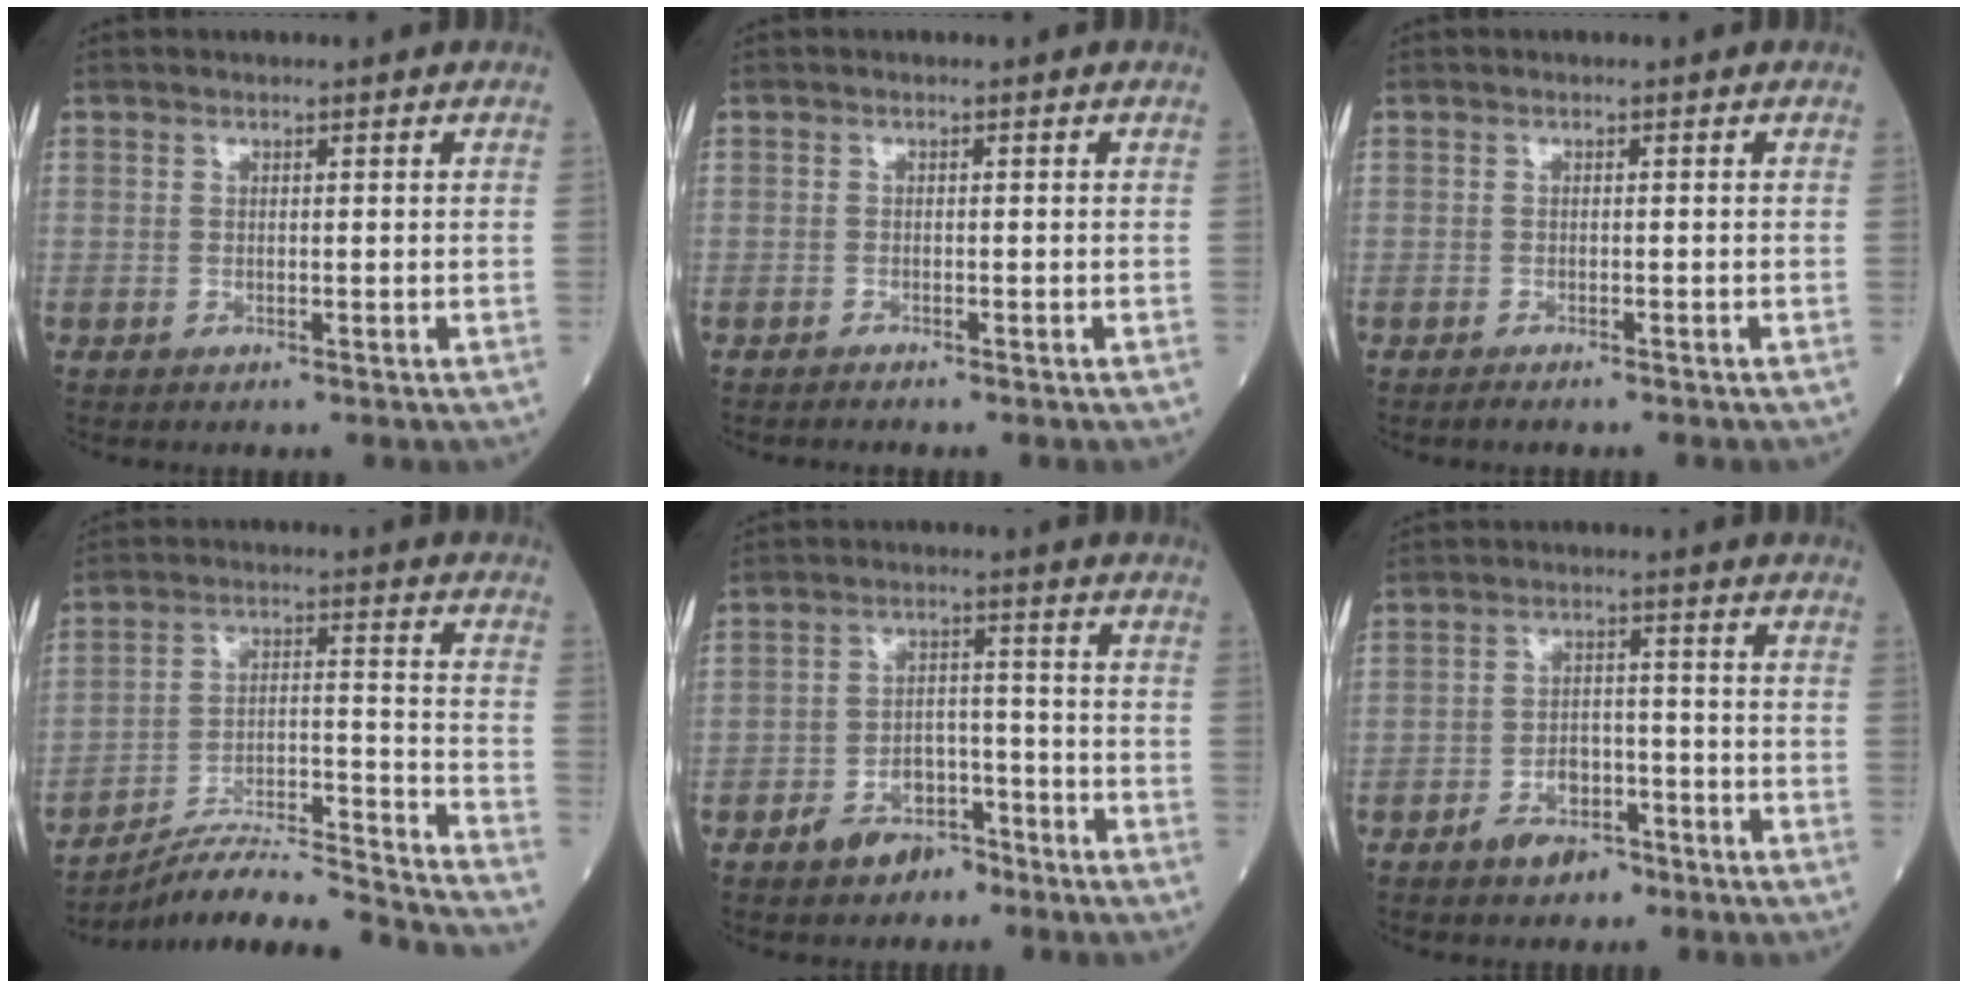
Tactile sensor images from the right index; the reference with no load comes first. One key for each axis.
{"total": 0.9, "fx": -0.8, "fy": -0.1, "fz": 0.1, "tx": -0.001, "ty": 0.001, "tz": -0.014}
{"total": 2.2, "fx": -1.9, "fy": 0.1, "fz": 1.0, "tx": -0.012, "ty": -0.002, "tz": -0.023}
{"total": 19.2, "fx": -18.2, "fy": -1.6, "fz": 6.2, "tx": -0.086, "ty": 0.012, "tz": -0.282}
{"total": 5.9, "fx": -4.2, "fy": 3.6, "fz": 2.1, "tx": -0.040, "ty": 0.014, "tz": -0.065}
{"total": 5.1, "fx": -3.5, "fy": 3.0, "fz": 2.2, "tx": -0.040, "ty": 0.007, "tz": -0.051}